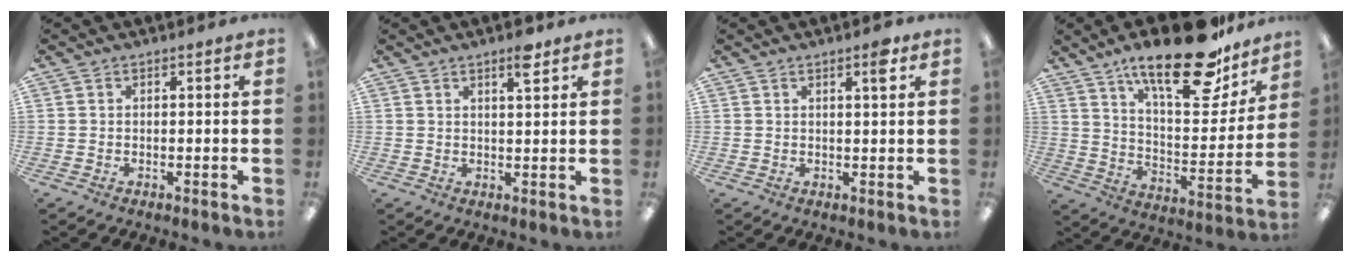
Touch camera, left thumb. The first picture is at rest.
{"total": 4.5, "force": [3.0, 1.1, 3.1], "torque": [-0.036, -0.014, 0.046]}
{"total": 3.1, "force": [2.0, 0.5, 2.3], "torque": [-0.036, -0.005, 0.030]}
{"total": 23.6, "force": [16.6, 8.2, 14.5], "torque": [-0.216, -0.106, 0.277]}